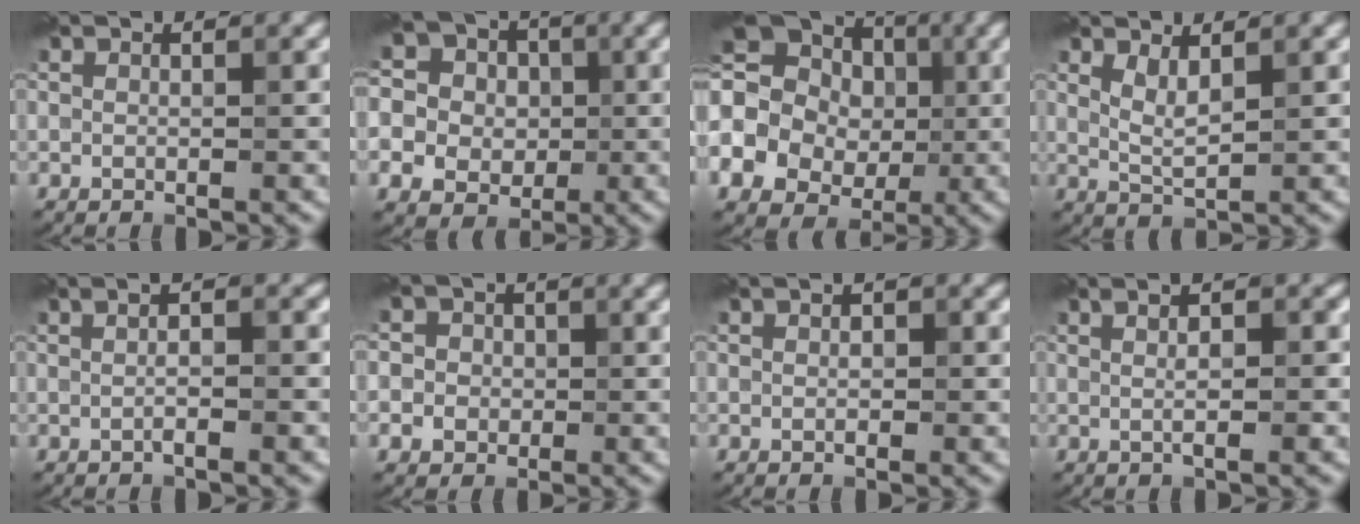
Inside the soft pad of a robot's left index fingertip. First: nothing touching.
{"total": 11.3, "force": [1.2, 10.3, 4.5], "torque": [-0.120, 0.028, -0.006]}
{"total": 17.4, "force": [0.2, 15.6, 7.8], "torque": [-0.180, 0.013, -0.040]}
{"total": 2.1, "force": [1.1, 0.6, 1.6], "torque": [-0.035, -0.008, 0.027]}
{"total": 3.0, "force": [0.3, 1.0, 2.8], "torque": [-0.016, 0.001, -0.012]}
{"total": 3.9, "force": [0.1, 3.7, 1.3], "torque": [0.006, 0.021, -0.028]}
{"total": 1.2, "force": [0.0, 0.6, 1.0], "torque": [-0.010, -0.001, 0.001]}
{"total": 4.1, "force": [1.1, 1.6, 3.6], "torque": [-0.023, 0.012, -0.006]}